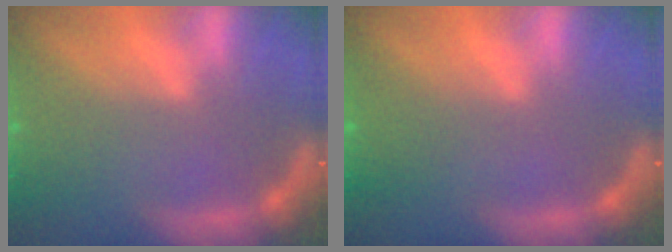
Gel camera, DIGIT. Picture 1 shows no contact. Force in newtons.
{"total": 1.4}